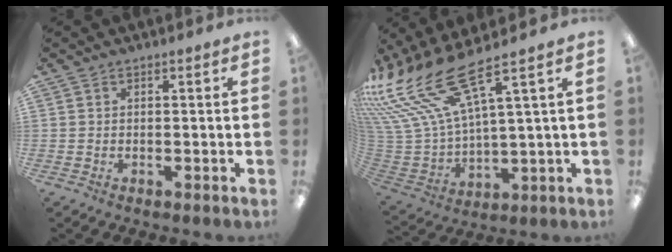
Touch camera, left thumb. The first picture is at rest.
{"total": 20.2, "force": [13.2, 7.3, 13.4], "torque": [-0.287, -0.094, 0.232]}